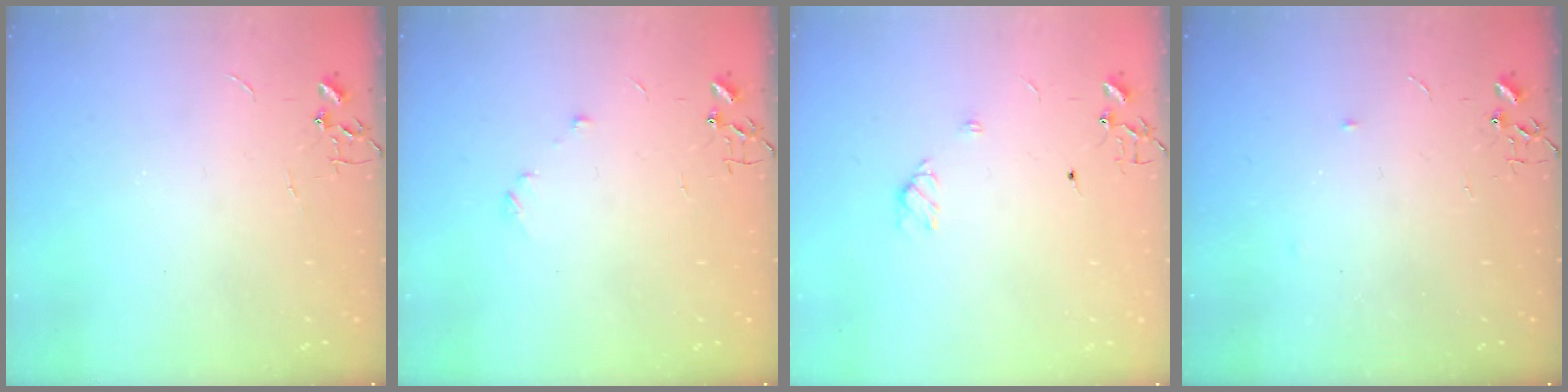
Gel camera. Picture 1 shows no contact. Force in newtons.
{"total": 5.1, "press": 5.0, "slide": 0.7}
{"total": 5.8, "press": 5.7, "slide": 0.8}
{"total": 2.8, "press": 2.8, "slide": 0.4}